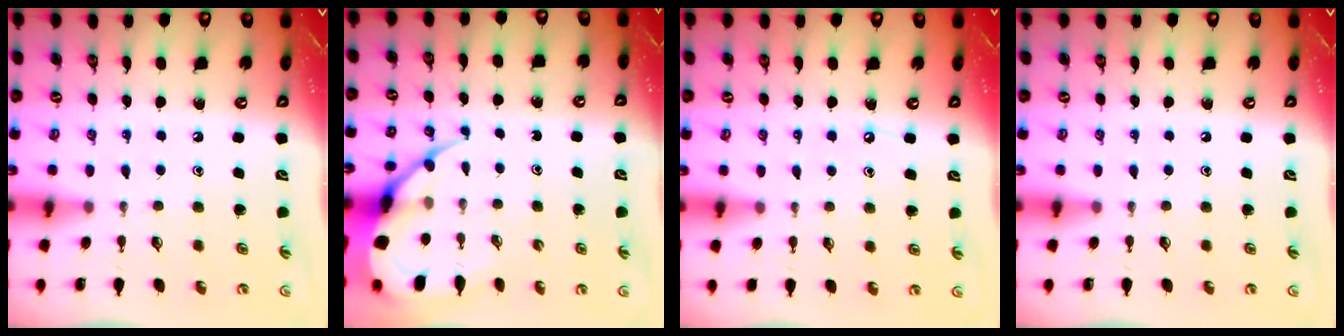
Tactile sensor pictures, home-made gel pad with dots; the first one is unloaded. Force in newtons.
{"total": 10.5, "press": 10.4, "slide": 1.1}
{"total": 3.1, "press": 3.0, "slide": 0.4}
{"total": 0.0}